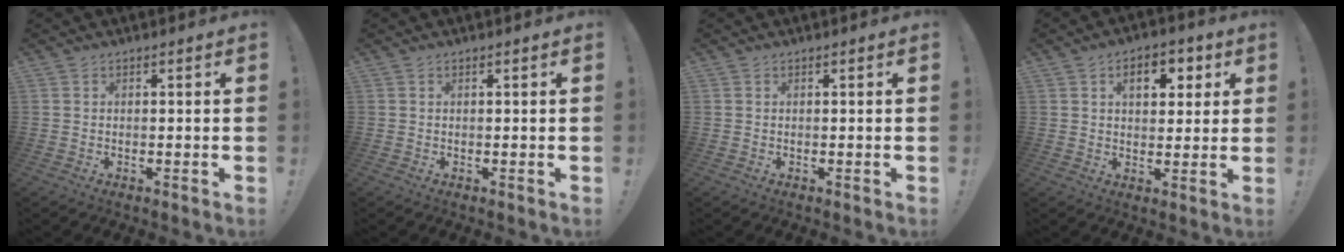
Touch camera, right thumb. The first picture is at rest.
{"total": 0.0}
{"total": 0.0}
{"total": 8.1, "force": [2.8, 5.1, 5.6], "torque": [-0.071, 0.000, 0.043]}